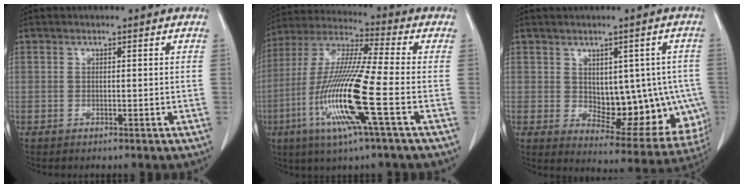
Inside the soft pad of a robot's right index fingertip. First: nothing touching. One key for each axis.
{"total": 16.5, "fx": -5.1, "fy": -0.3, "fz": 15.7, "tx": -0.326, "ty": -0.020, "tz": -0.107}
{"total": 14.4, "fx": -0.9, "fy": 7.7, "fz": 12.2, "tx": -0.136, "ty": 0.007, "tz": 0.011}